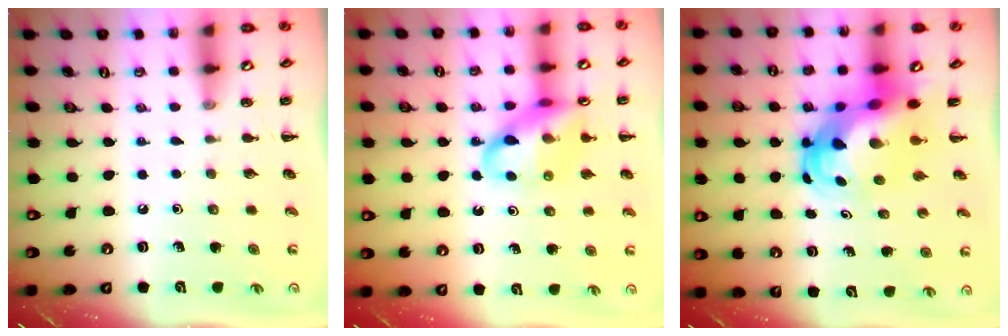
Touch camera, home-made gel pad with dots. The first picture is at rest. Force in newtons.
{"total": 14.6, "press": 14.4, "slide": 2.4}
{"total": 8.7, "press": 8.4, "slide": 2.5}